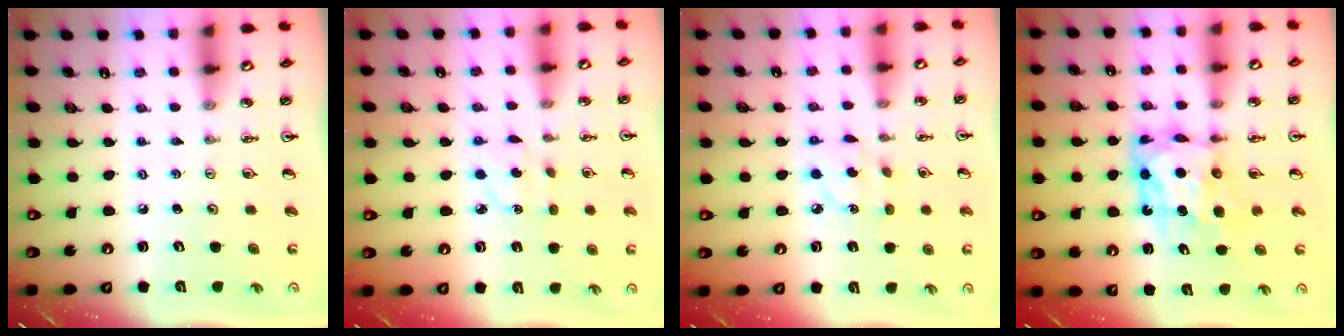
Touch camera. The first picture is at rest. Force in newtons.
{"total": 3.8, "press": 3.8, "slide": 0.7}
{"total": 5.0, "press": 4.9, "slide": 0.4}
{"total": 8.2, "press": 8.1, "slide": 0.8}